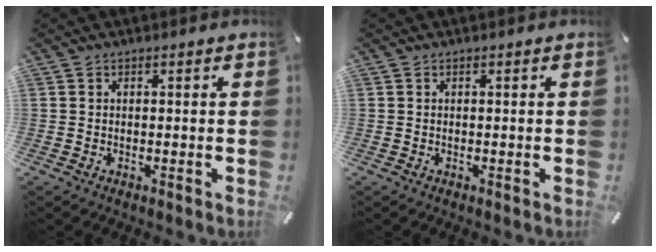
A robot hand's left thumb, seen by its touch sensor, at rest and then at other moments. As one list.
[{"total": 0.0}]